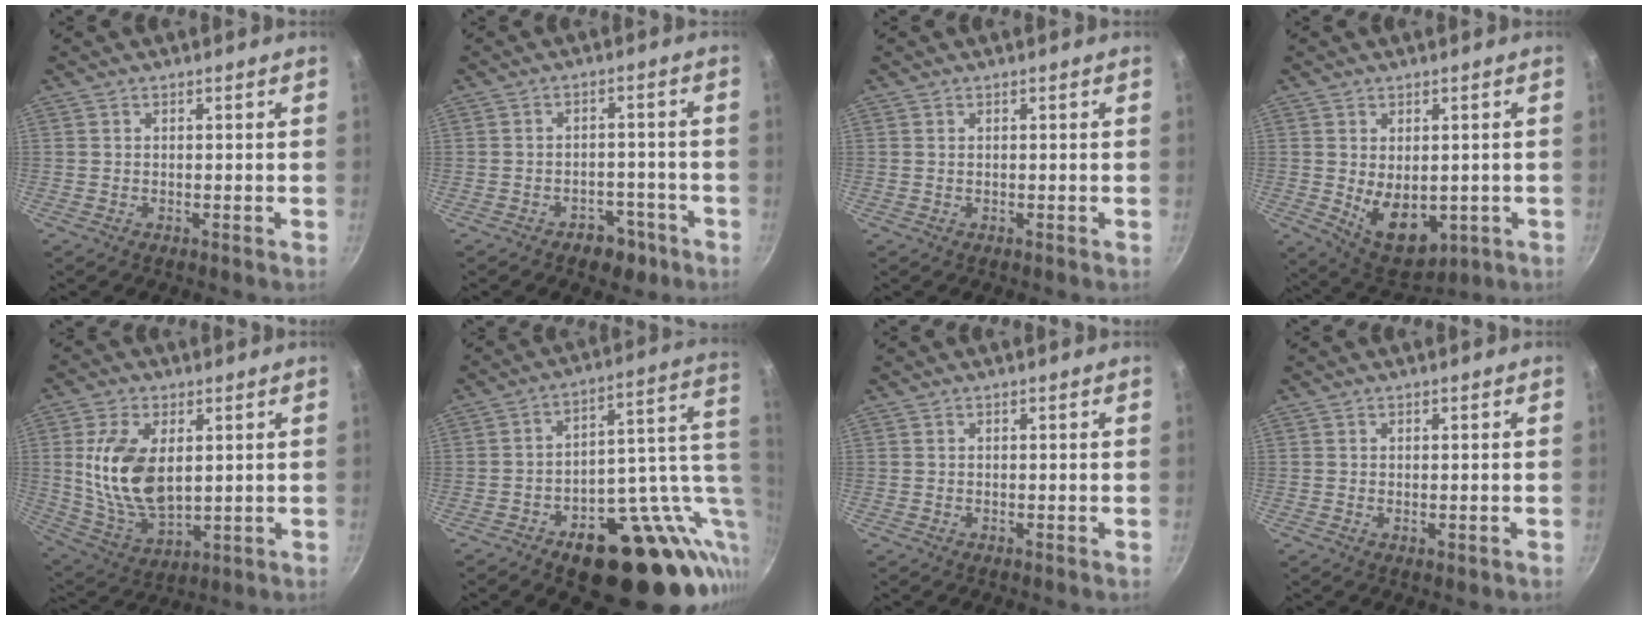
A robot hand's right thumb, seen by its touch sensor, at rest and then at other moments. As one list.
[{"total": 5.4, "force": [-3.4, 3.5, 2.2], "torque": [-0.005, 0.031, -0.033]}, {"total": 0.0}, {"total": 10.4, "force": [-1.2, 6.6, 7.9], "torque": [-0.098, -0.018, 0.007]}, {"total": 15.0, "force": [2.5, 8.5, 12.1], "torque": [-0.220, -0.020, 0.058]}, {"total": 26.5, "force": [-7.3, 14.6, 20.9], "torque": [-0.210, 0.034, -0.089]}, {"total": 0.0}, {"total": 0.9, "force": [-0.1, 0.3, 0.8], "torque": [-0.012, -0.003, -0.002]}]